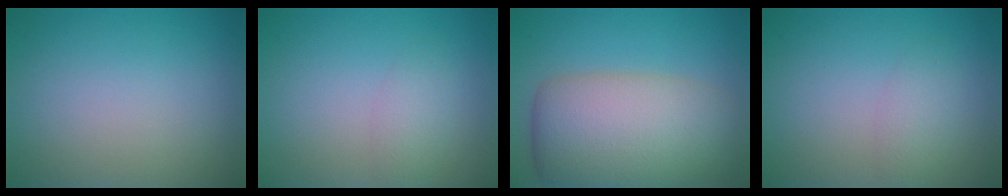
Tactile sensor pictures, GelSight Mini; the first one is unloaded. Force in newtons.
{"total": 1.6, "press": 1.6, "slide": 0.1}
{"total": 10.1, "press": 10.1, "slide": 0.5}
{"total": 1.6, "press": 1.6, "slide": 0.1}